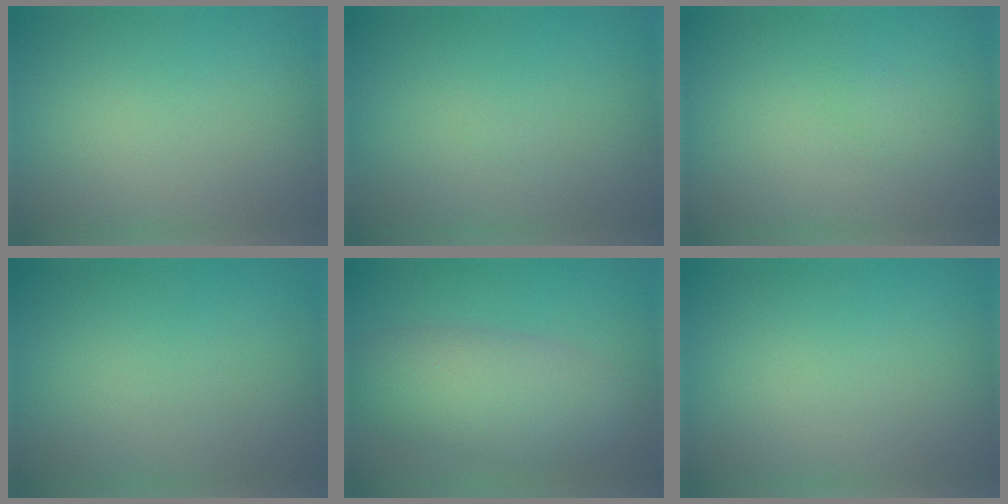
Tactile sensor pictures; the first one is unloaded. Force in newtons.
{"total": 0.0}
{"total": 0.6, "press": 0.6, "slide": 0.1}
{"total": 0.0}
{"total": 6.4, "press": 6.4, "slide": 0.3}
{"total": 0.0}